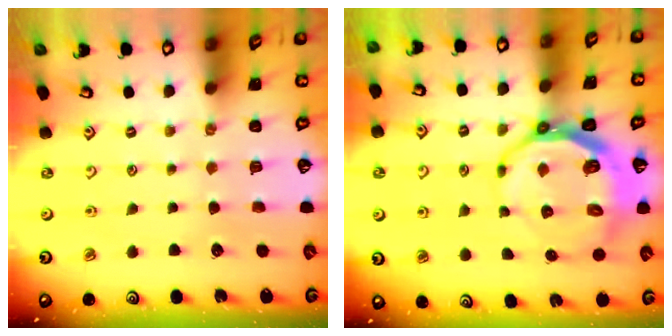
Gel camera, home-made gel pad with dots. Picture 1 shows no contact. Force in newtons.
{"total": 10.2, "press": 9.3, "slide": 4.2}